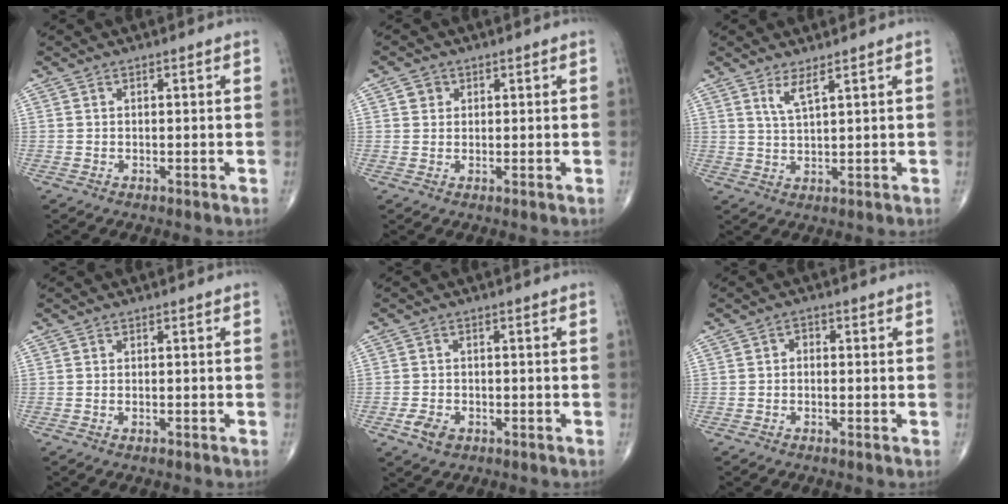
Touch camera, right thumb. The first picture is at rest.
{"total": 2.1, "force": [0.7, 1.9, 0.5], "torque": [0.002, -0.002, 0.007]}
{"total": 3.4, "force": [2.1, 0.5, 2.6], "torque": [-0.056, -0.021, 0.047]}
{"total": 0.7, "force": [-0.4, 0.3, 0.6], "torque": [-0.014, 0.003, -0.004]}
{"total": 3.7, "force": [-1.6, 2.6, 2.1], "torque": [-0.039, 0.003, -0.025]}
{"total": 1.6, "force": [-0.2, 1.2, 1.0], "torque": [-0.001, 0.007, -0.011]}